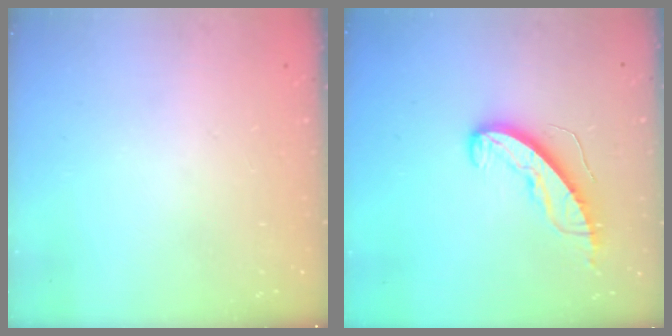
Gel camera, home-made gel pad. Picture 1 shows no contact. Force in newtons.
{"total": 9.0, "press": 9.0, "slide": 0.4}